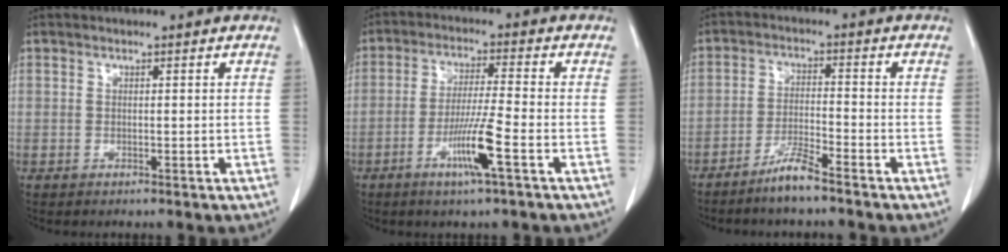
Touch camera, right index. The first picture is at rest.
{"total": 7.8, "force": [-3.4, -0.6, 7.0], "torque": [-0.133, -0.013, -0.067]}
{"total": 5.0, "force": [-4.1, -0.1, 3.0], "torque": [-0.060, -0.011, -0.082]}